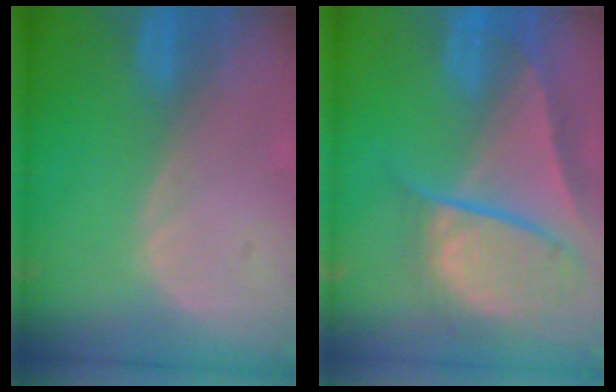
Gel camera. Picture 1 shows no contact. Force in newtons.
{"total": 10.2, "press": 8.4, "slide": 5.7}